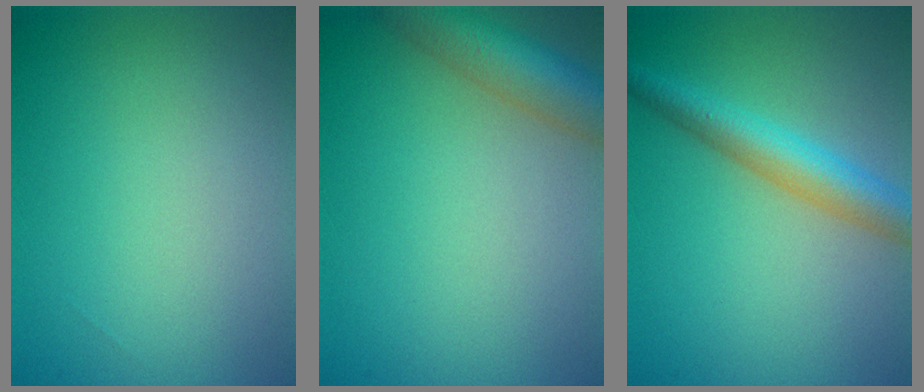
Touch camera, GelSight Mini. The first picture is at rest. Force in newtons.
{"total": 5.5, "press": 5.5, "slide": 0.2}
{"total": 4.5, "press": 4.5, "slide": 0.2}